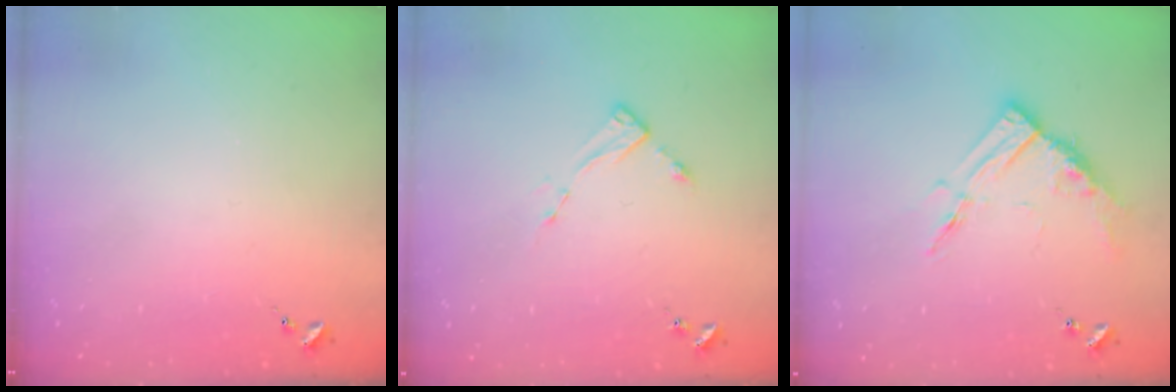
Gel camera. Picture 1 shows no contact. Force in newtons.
{"total": 3.0, "press": 3.0, "slide": 0.5}
{"total": 11.9, "press": 11.9, "slide": 0.6}